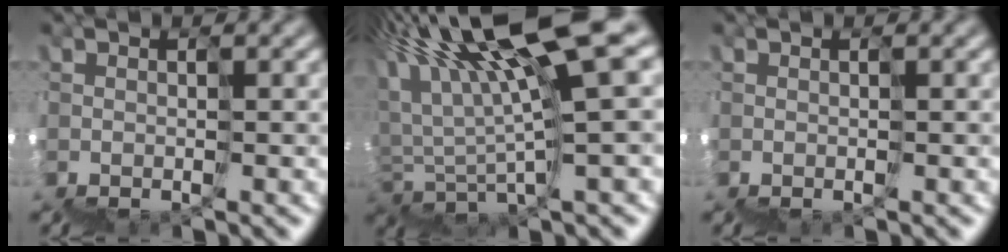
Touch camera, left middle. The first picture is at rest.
{"total": 9.8, "force": [6.8, -0.2, 7.1], "torque": [-0.133, 0.043, 0.119]}
{"total": 0.0}